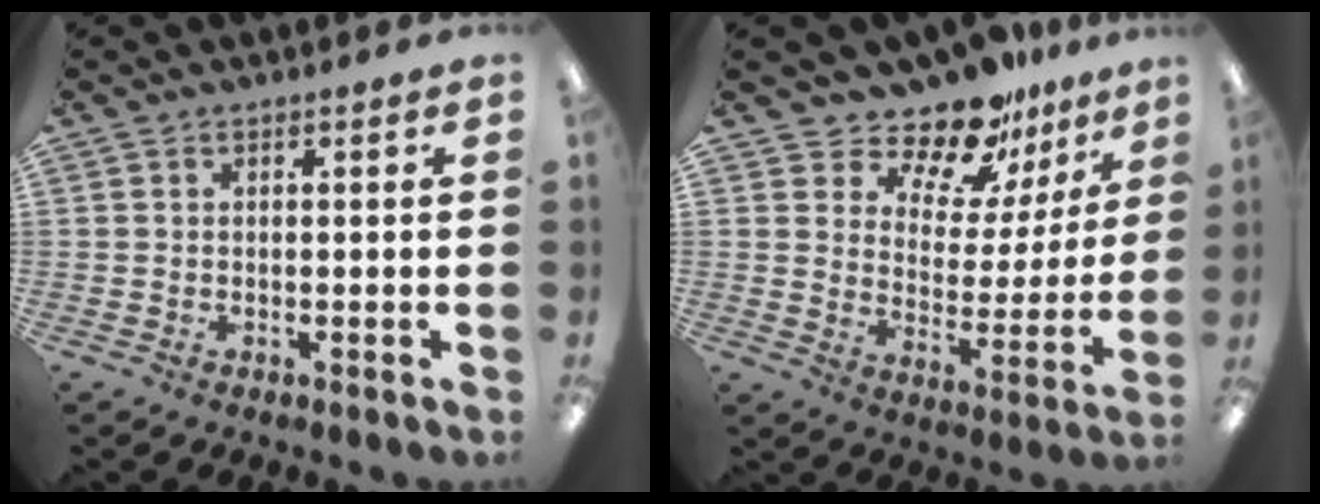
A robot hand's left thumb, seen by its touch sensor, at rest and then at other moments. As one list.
[{"total": 13.9, "force": [12.2, 5.1, 4.1], "torque": [-0.081, -0.098, 0.220]}]